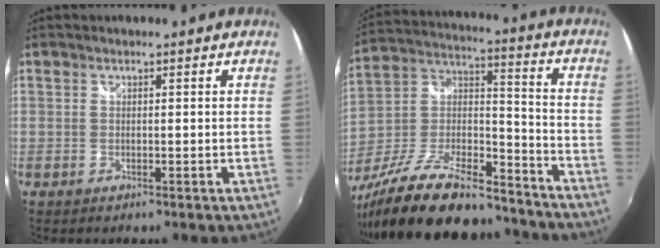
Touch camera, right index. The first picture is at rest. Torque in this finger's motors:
{"motor_torque": [1.11, -1.03, 0.85, 0.19]}